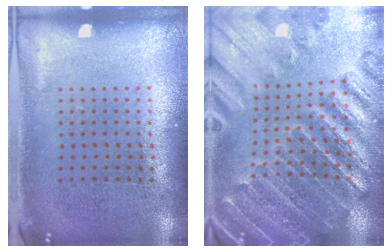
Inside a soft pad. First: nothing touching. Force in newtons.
{"total": 2.7, "press": 2.7, "slide": 0.4}